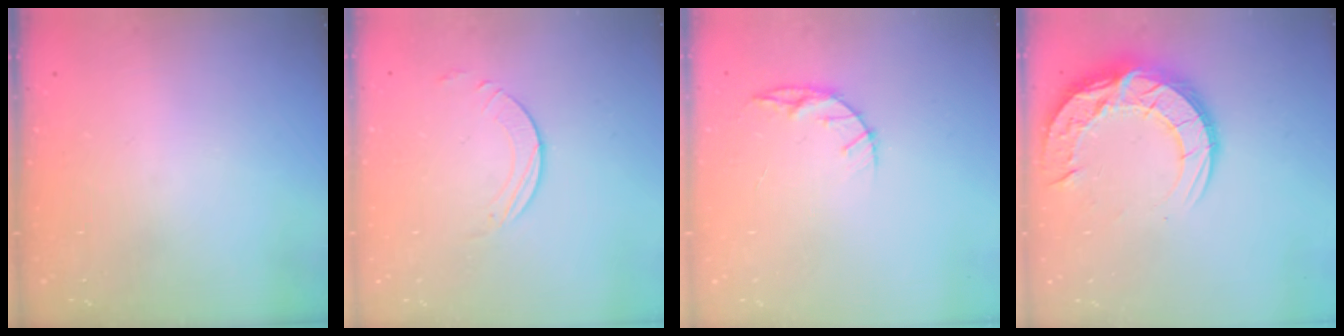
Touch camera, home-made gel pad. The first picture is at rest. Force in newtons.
{"total": 3.9, "press": 3.8, "slide": 0.5}
{"total": 5.8, "press": 5.8, "slide": 0.6}
{"total": 17.9, "press": 17.8, "slide": 1.3}